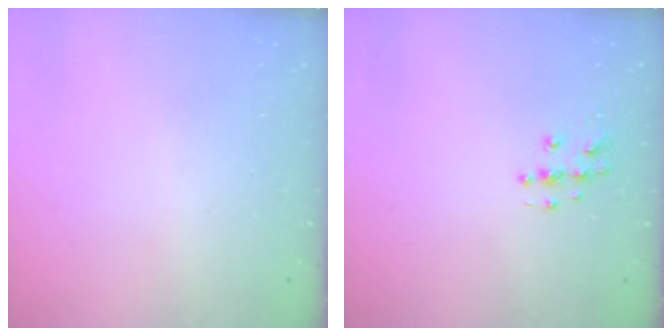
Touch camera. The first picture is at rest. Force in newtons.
{"total": 5.9, "press": 5.9, "slide": 0.1}